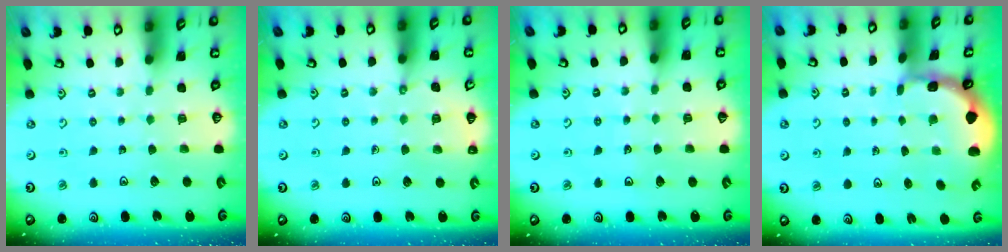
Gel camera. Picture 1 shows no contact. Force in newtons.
{"total": 5.8, "press": 5.6, "slide": 1.6}
{"total": 3.9, "press": 3.9, "slide": 0.3}
{"total": 1.0, "press": 1.0, "slide": 0.2}